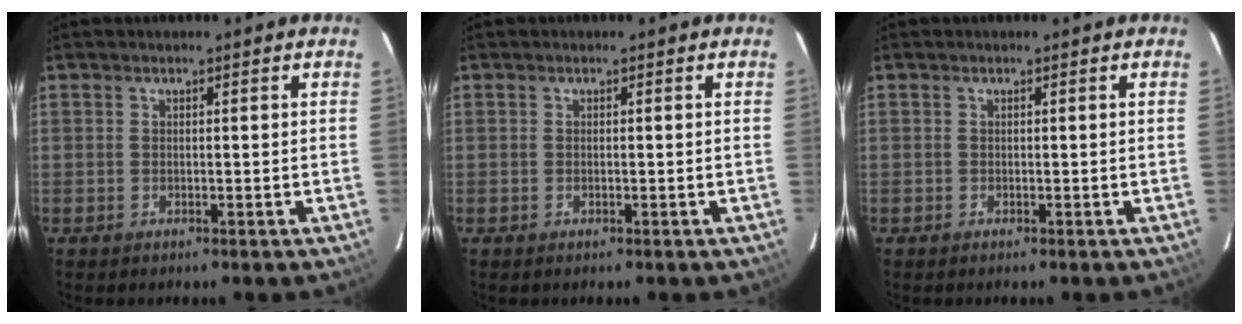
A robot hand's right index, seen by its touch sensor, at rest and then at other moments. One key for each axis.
{"total": 0.0}
{"total": 0.0}